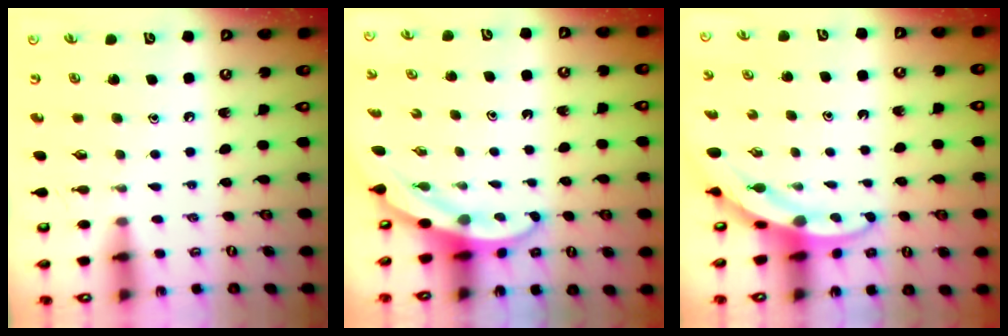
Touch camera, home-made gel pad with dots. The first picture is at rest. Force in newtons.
{"total": 3.5, "press": 3.5, "slide": 0.1}
{"total": 3.6, "press": 3.5, "slide": 0.4}